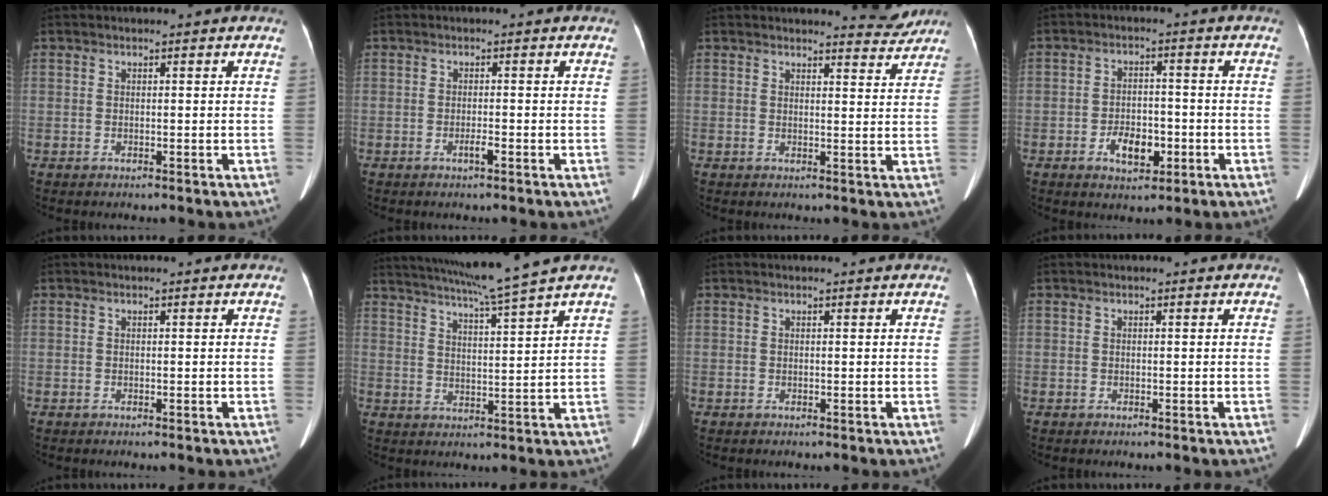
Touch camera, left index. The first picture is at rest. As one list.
[{"total": 1.2, "force": [-0.7, 0.0, 0.9], "torque": [-0.021, -0.001, -0.013]}, {"total": 3.9, "force": [3.9, 0.3, 0.0], "torque": [-0.003, -0.022, 0.037]}, {"total": 5.4, "force": [-2.3, 3.0, 3.9], "torque": [-0.069, 0.004, -0.034]}, {"total": 0.0}, {"total": 11.1, "force": [9.5, -2.3, 5.2], "torque": [-0.091, -0.011, 0.150]}, {"total": 0.9, "force": [0.8, 0.0, 0.2], "torque": [-0.008, 0.004, 0.009]}, {"total": 0.0}]